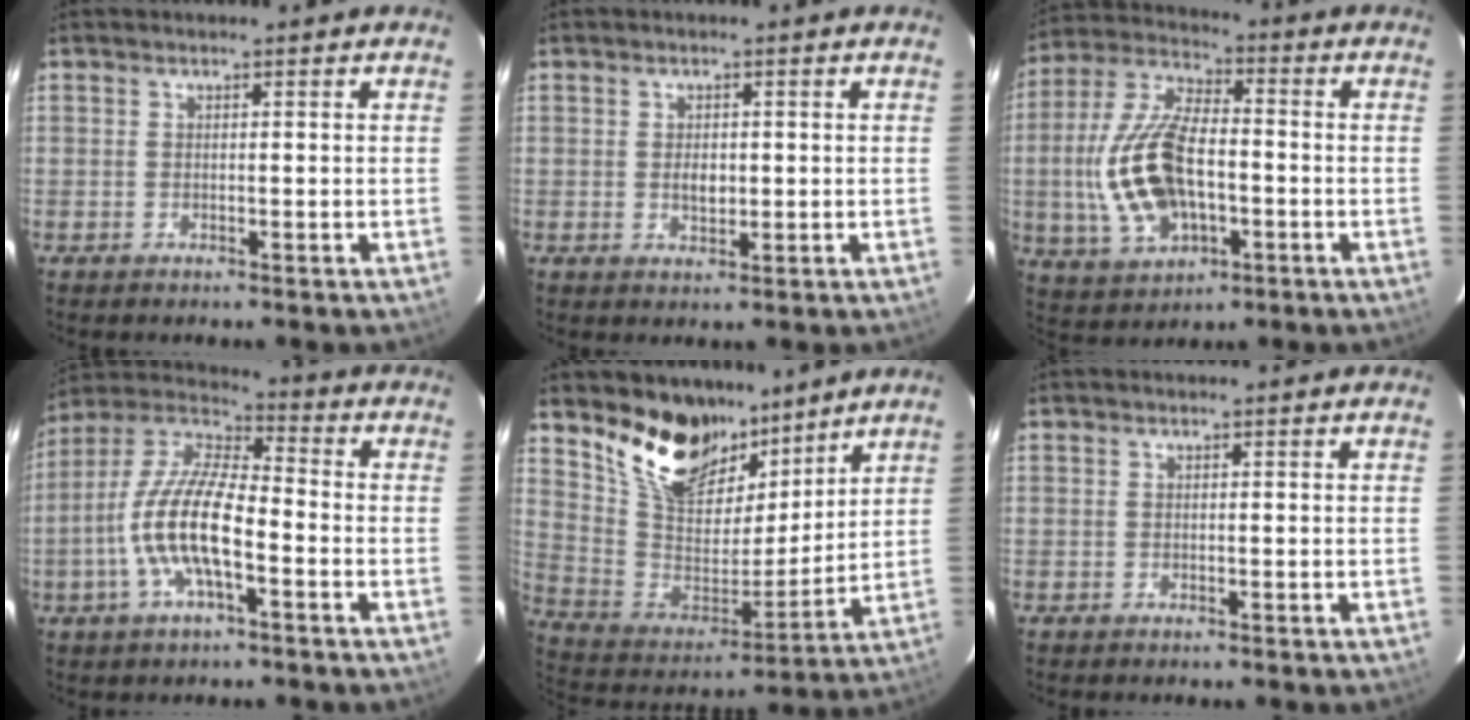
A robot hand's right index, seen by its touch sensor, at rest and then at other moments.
{"total": 2.6, "force": [-0.1, 1.8, 1.9], "torque": [-0.030, 0.001, -0.001]}
{"total": 17.1, "force": [-2.6, 9.0, 14.4], "torque": [-0.313, 0.005, -0.040]}
{"total": 14.2, "force": [-4.4, 4.5, 12.7], "torque": [-0.260, 0.002, -0.089]}
{"total": 18.0, "force": [12.9, 9.2, 8.3], "torque": [-0.180, 0.001, 0.250]}
{"total": 0.0}